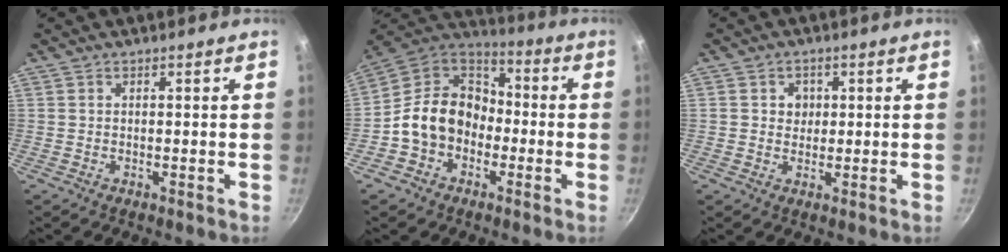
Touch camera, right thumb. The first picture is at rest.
{"total": 15.4, "force": [-3.1, 12.4, 8.7], "torque": [-0.115, 0.059, -0.071]}
{"total": 3.0, "force": [0.6, 2.8, 1.0], "torque": [0.004, -0.001, 0.005]}